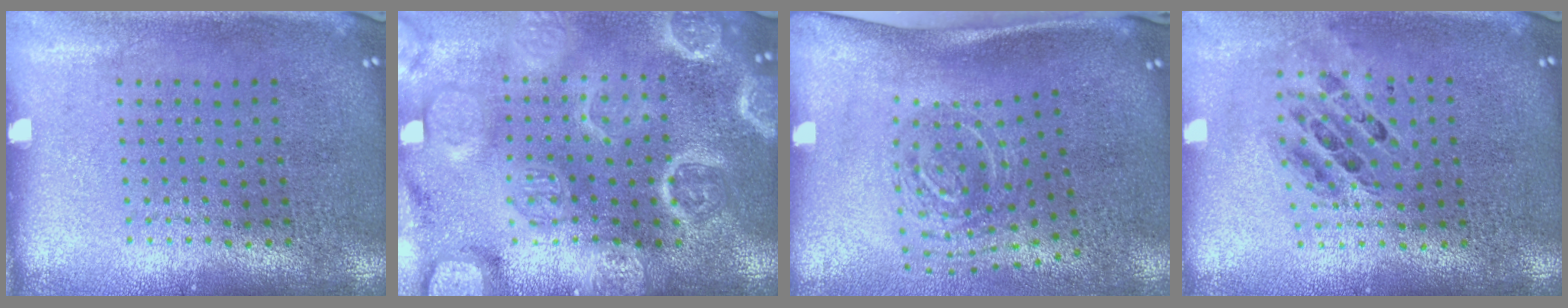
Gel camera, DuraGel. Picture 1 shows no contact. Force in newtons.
{"total": 6.3, "press": 6.2, "slide": 0.7}
{"total": 2.0, "press": 1.3, "slide": 1.5}
{"total": 0.6, "press": 0.6, "slide": 0.2}